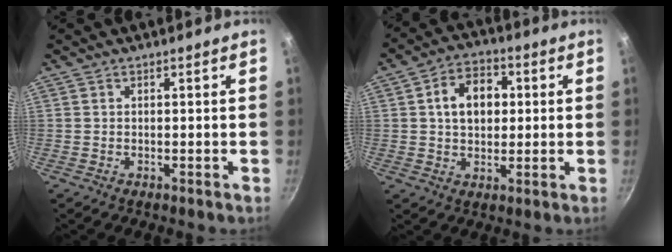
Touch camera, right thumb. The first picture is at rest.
{"total": 9.6, "force": [1.6, 6.9, 6.5], "torque": [-0.076, 0.012, 0.019]}